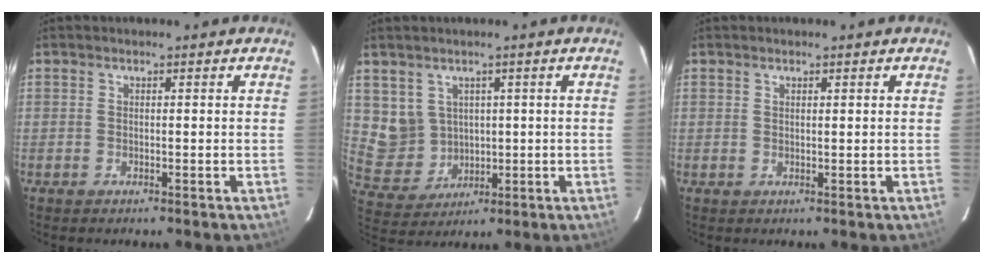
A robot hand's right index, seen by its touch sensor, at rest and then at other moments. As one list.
[{"total": 7.1, "force": [2.0, 6.6, 1.5], "torque": [-0.038, 0.005, 0.060]}, {"total": 0.7, "force": [0.5, 0.2, 0.4], "torque": [-0.006, 0.001, 0.010]}]